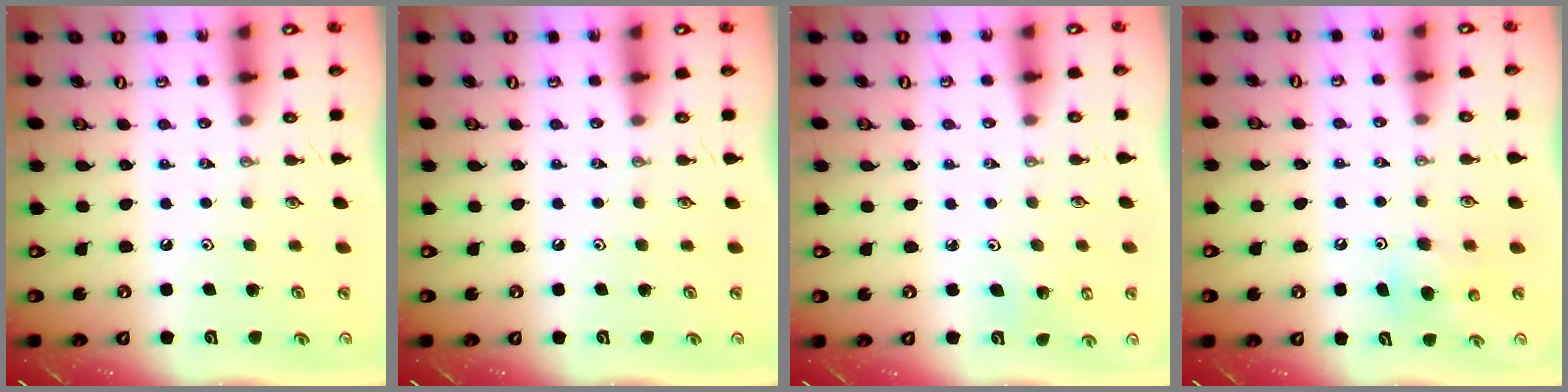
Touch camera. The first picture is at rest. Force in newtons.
{"total": 0.0}
{"total": 2.8, "press": 2.7, "slide": 1.0}
{"total": 5.2, "press": 5.1, "slide": 0.9}